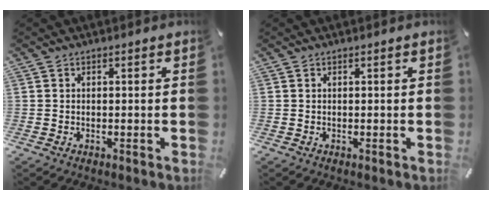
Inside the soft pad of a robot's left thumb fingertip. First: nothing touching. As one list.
[{"total": 0.0}]